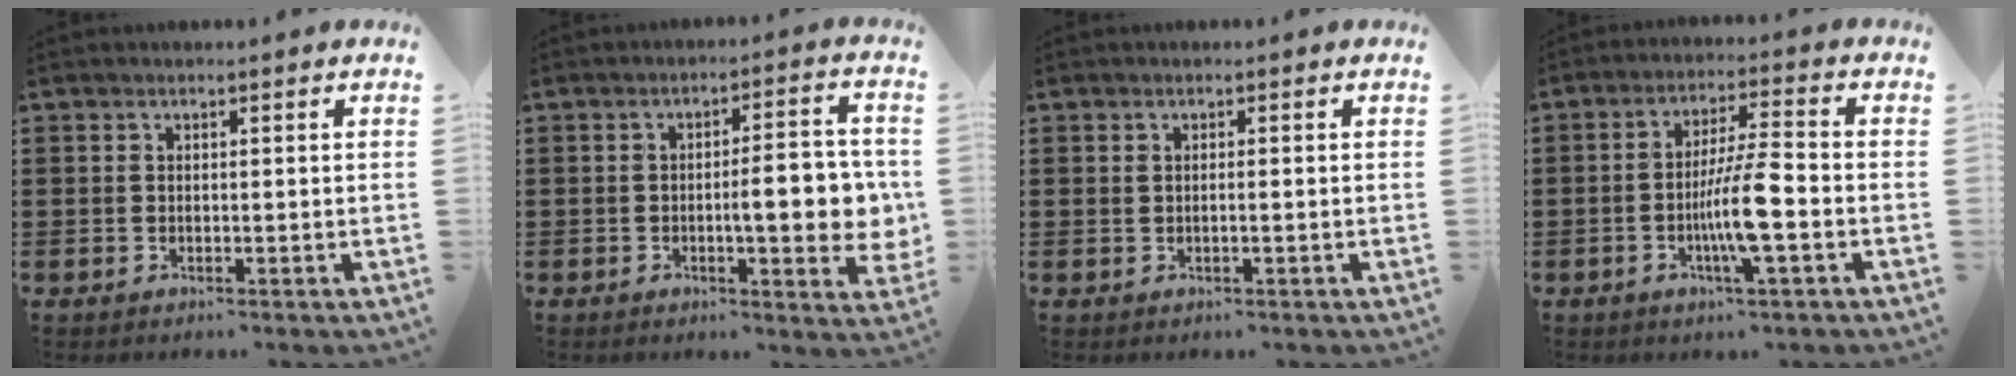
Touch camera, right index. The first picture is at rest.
{"total": 8.8, "force": [-0.8, 2.4, 8.4], "torque": [-0.110, -0.007, -0.018]}
{"total": 0.7, "force": [-0.1, -0.1, 0.7], "torque": [-0.012, -0.004, -0.001]}
{"total": 8.1, "force": [-2.4, 0.7, 7.7], "torque": [-0.149, -0.008, -0.051]}